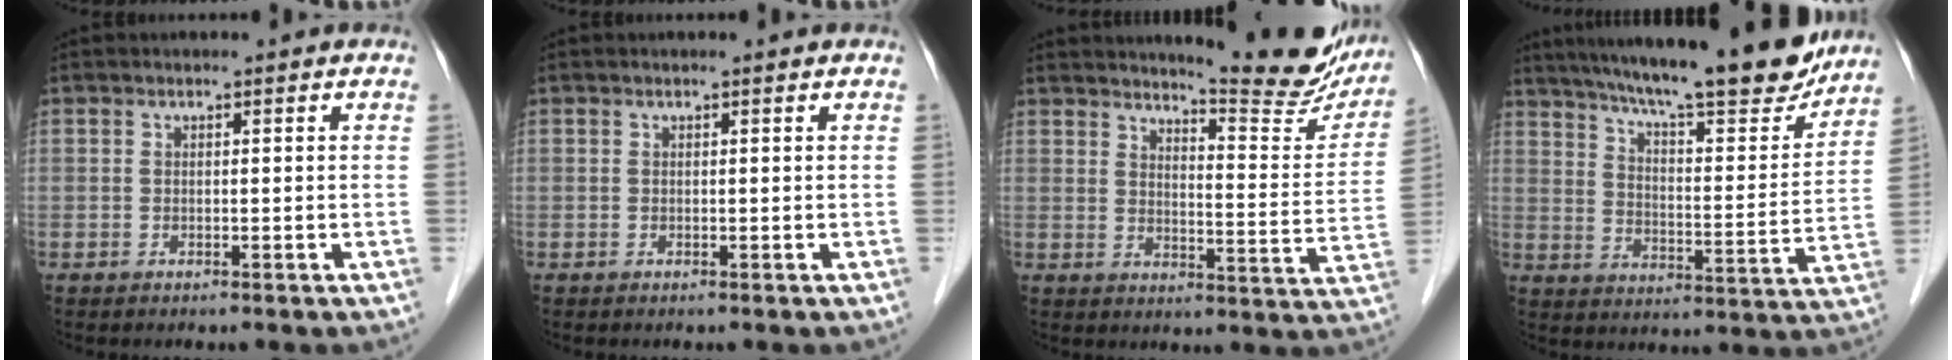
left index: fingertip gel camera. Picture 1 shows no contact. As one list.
[{"total": 0.0}, {"total": 15.5, "force": [14.2, 1.4, 6.0], "torque": [-0.076, -0.063, 0.168]}, {"total": 23.3, "force": [19.9, 2.8, 11.7], "torque": [-0.193, -0.018, 0.277]}]